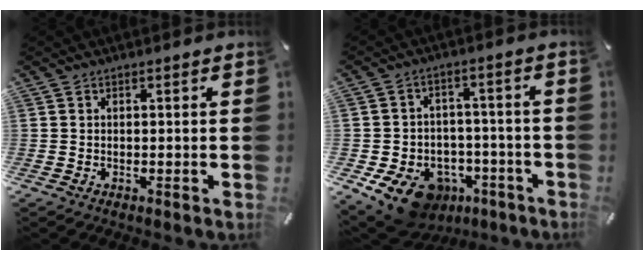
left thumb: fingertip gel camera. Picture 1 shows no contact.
{"total": 12.6, "force": [-7.3, 8.8, 5.5], "torque": [-0.092, 0.053, -0.119]}